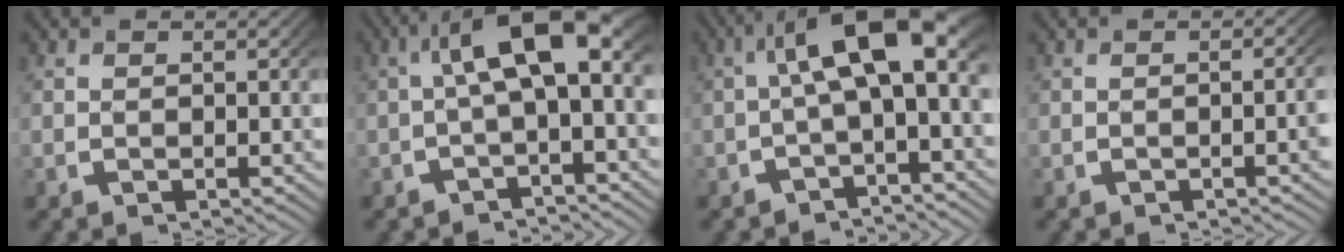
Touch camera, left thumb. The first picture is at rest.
{"total": 7.3, "force": [0.7, 3.2, 6.5], "torque": [-0.107, 0.013, 0.007]}
{"total": 8.1, "force": [0.6, 3.6, 7.3], "torque": [-0.115, 0.011, 0.006]}
{"total": 1.9, "force": [-0.7, 0.1, 1.8], "torque": [-0.020, 0.008, -0.012]}